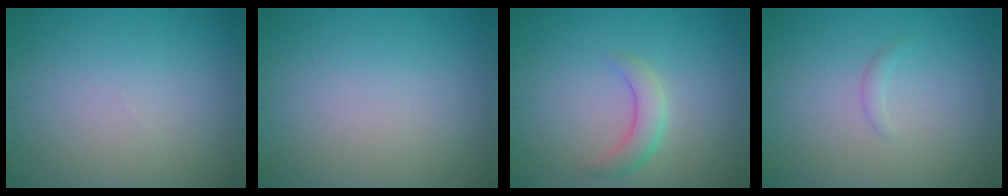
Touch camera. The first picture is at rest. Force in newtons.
{"total": 0.0}
{"total": 2.4, "press": 2.4, "slide": 0.2}
{"total": 0.7, "press": 0.7, "slide": 0.1}